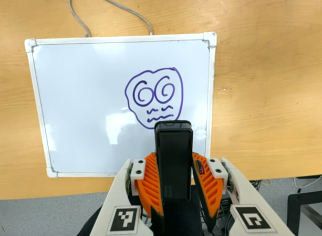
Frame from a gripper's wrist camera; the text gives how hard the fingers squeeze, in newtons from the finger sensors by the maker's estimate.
{"total": 4.8, "left": 3.5, "right": 6.0}